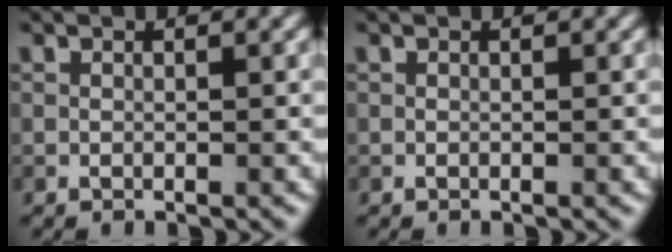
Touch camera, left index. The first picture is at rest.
{"total": 0.0}